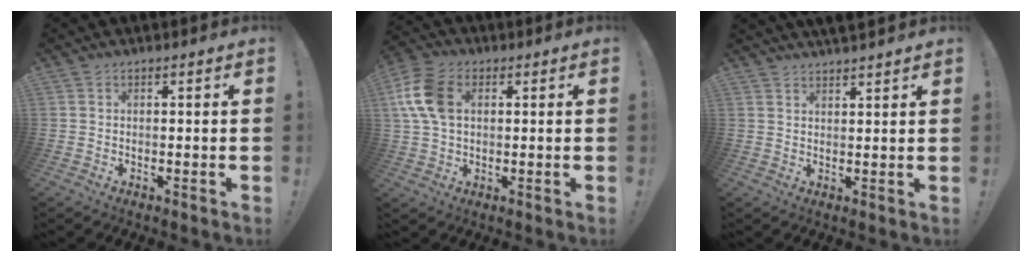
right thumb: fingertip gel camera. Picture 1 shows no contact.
{"total": 12.3, "force": [2.9, 8.4, 8.5], "torque": [-0.178, 0.006, 0.055]}
{"total": 3.0, "force": [2.9, 0.3, 0.7], "torque": [-0.012, -0.017, 0.054]}